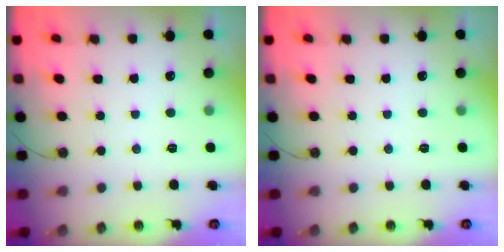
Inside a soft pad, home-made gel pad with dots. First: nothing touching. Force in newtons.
{"total": 0.0}